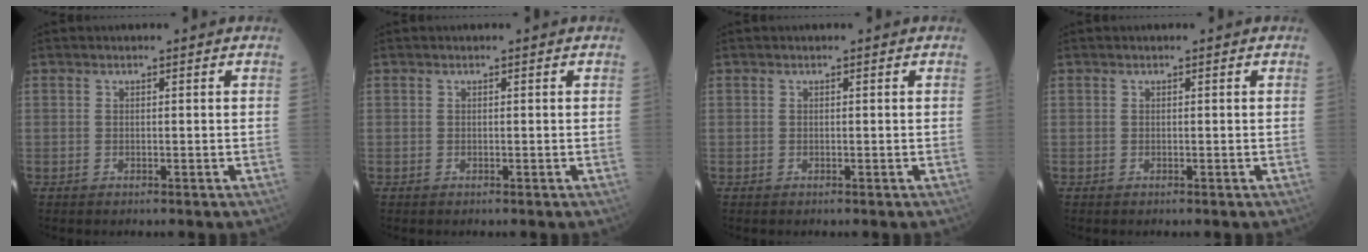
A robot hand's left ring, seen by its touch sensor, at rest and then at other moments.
{"total": 0.0}
{"total": 0.0}
{"total": 0.0}